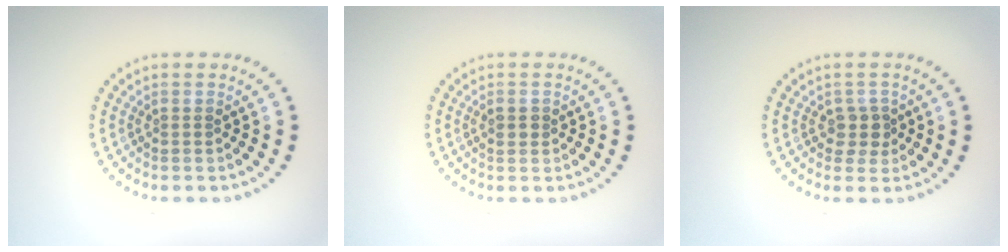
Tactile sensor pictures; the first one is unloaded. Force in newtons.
{"total": 1.2, "press": 1.2, "slide": 0.1}
{"total": 1.9, "press": 1.6, "slide": 1.0}